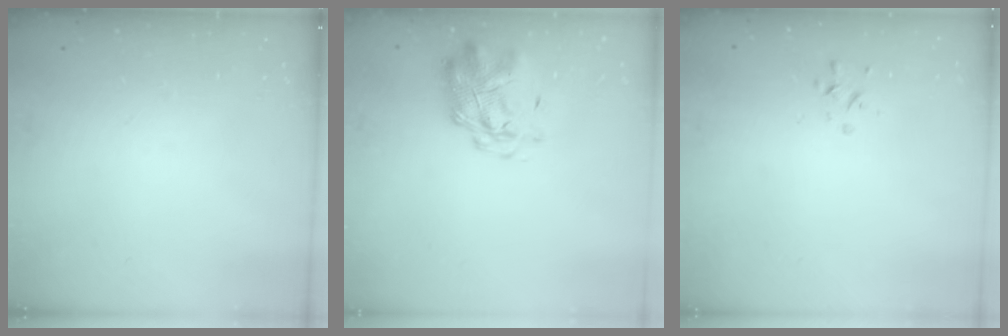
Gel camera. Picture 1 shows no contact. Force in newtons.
{"total": 2.8, "press": 2.7, "slide": 0.8}
{"total": 0.6, "press": 0.3, "slide": 0.5}